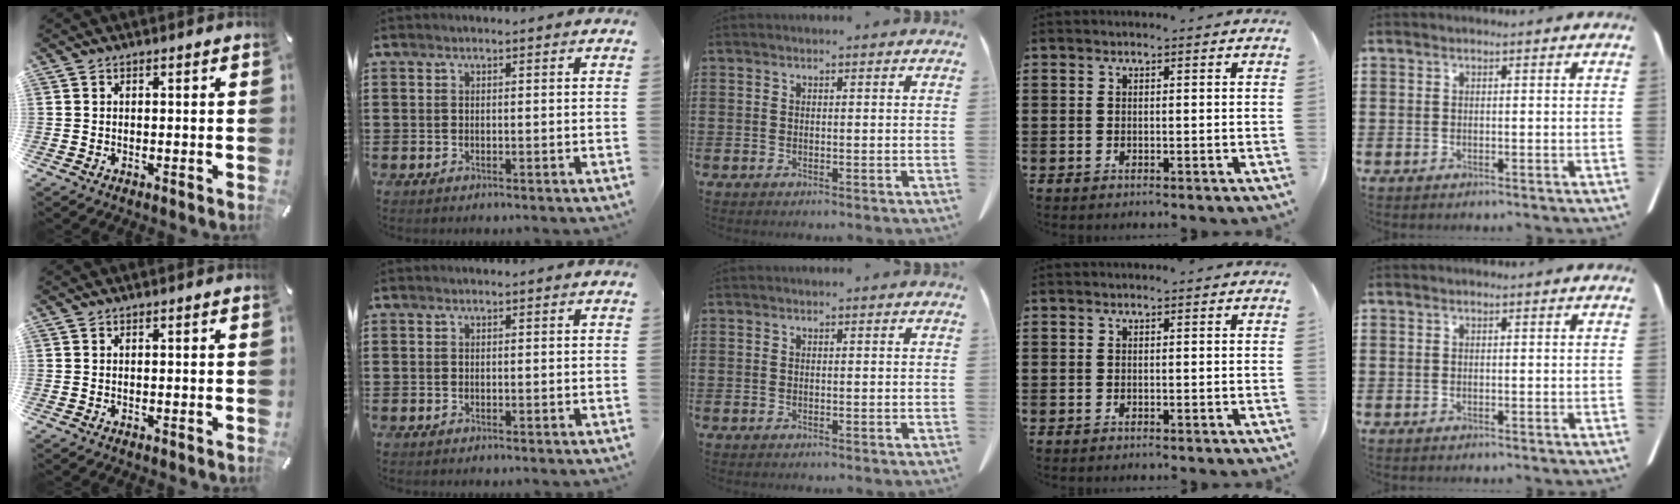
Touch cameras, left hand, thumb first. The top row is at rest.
{}